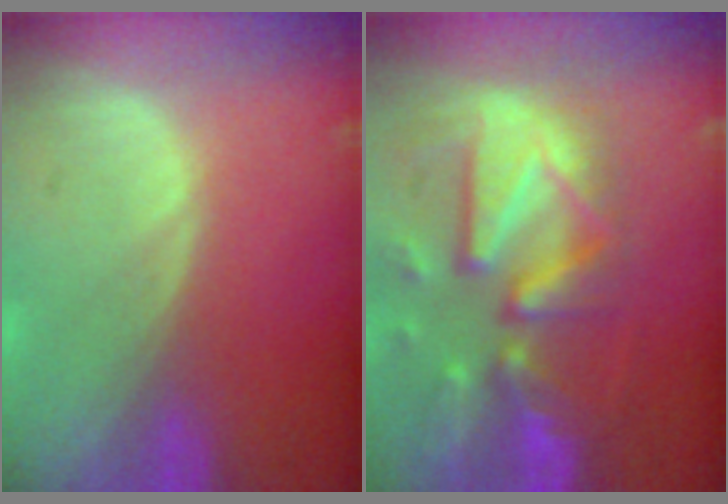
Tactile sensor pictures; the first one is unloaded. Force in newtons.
{"total": 12.4, "press": 10.8, "slide": 6.1}